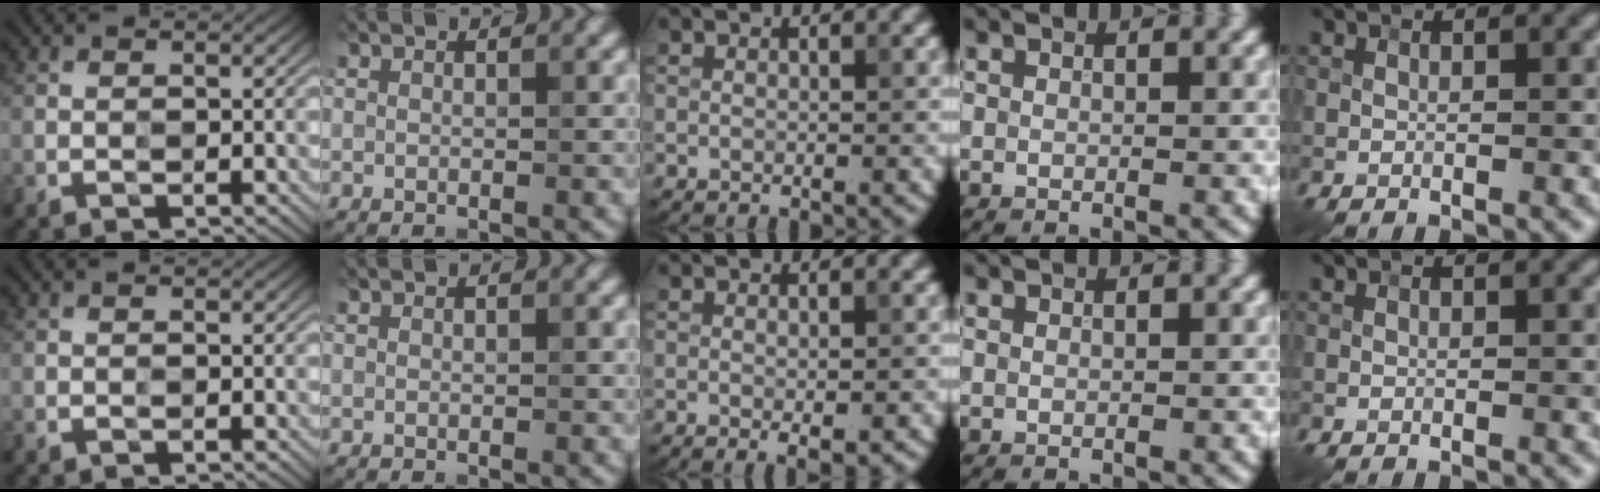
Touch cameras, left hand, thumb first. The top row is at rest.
{"middle": {"total": 1.2, "force": [-0.2, 0.1, 1.2], "torque": [-0.017, -0.007, -0.003]}}